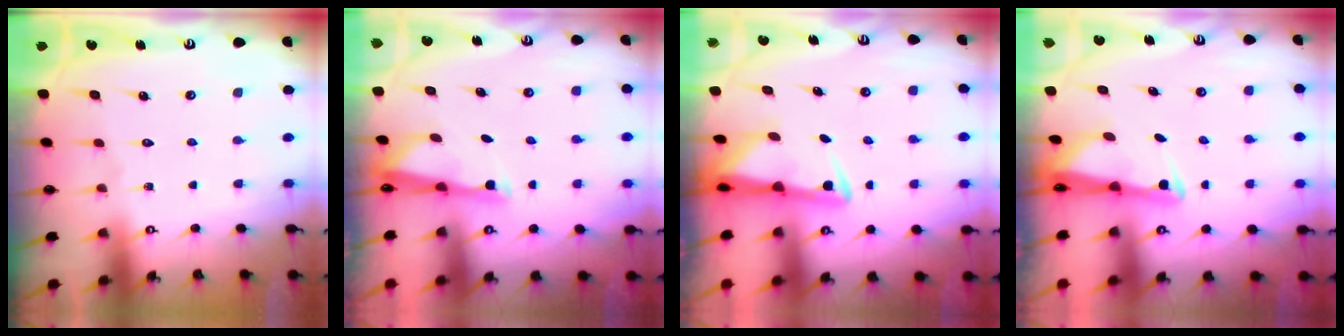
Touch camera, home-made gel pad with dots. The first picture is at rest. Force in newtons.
{"total": 2.8, "press": 2.7, "slide": 0.4}
{"total": 2.9, "press": 2.9, "slide": 0.4}
{"total": 2.5, "press": 2.4, "slide": 0.5}